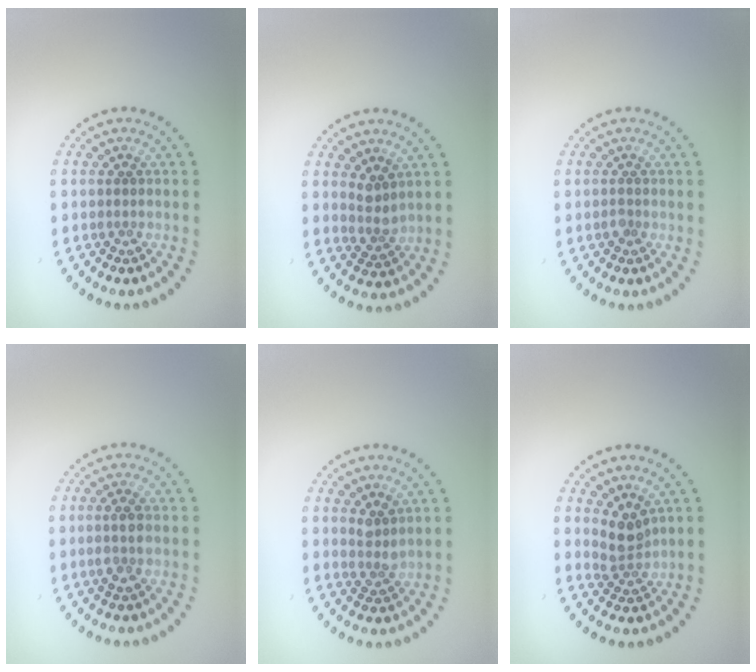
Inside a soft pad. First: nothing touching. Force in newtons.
{"total": 1.8, "press": 1.4, "slide": 1.1}
{"total": 0.7, "press": 0.5, "slide": 0.5}
{"total": 1.8, "press": 1.7, "slide": 0.6}
{"total": 1.8, "press": 1.3, "slide": 1.2}
{"total": 2.4, "press": 1.8, "slide": 1.5}